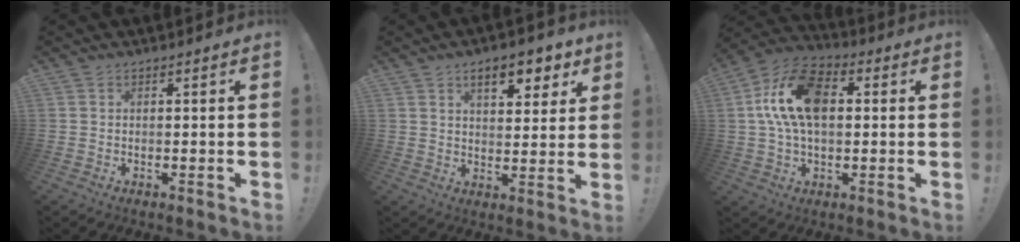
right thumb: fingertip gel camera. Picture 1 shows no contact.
{"total": 9.4, "force": [5.5, 3.9, 6.6], "torque": [-0.085, -0.026, 0.093]}
{"total": 17.3, "force": [2.8, 10.7, 13.4], "torque": [-0.242, 0.010, 0.050]}